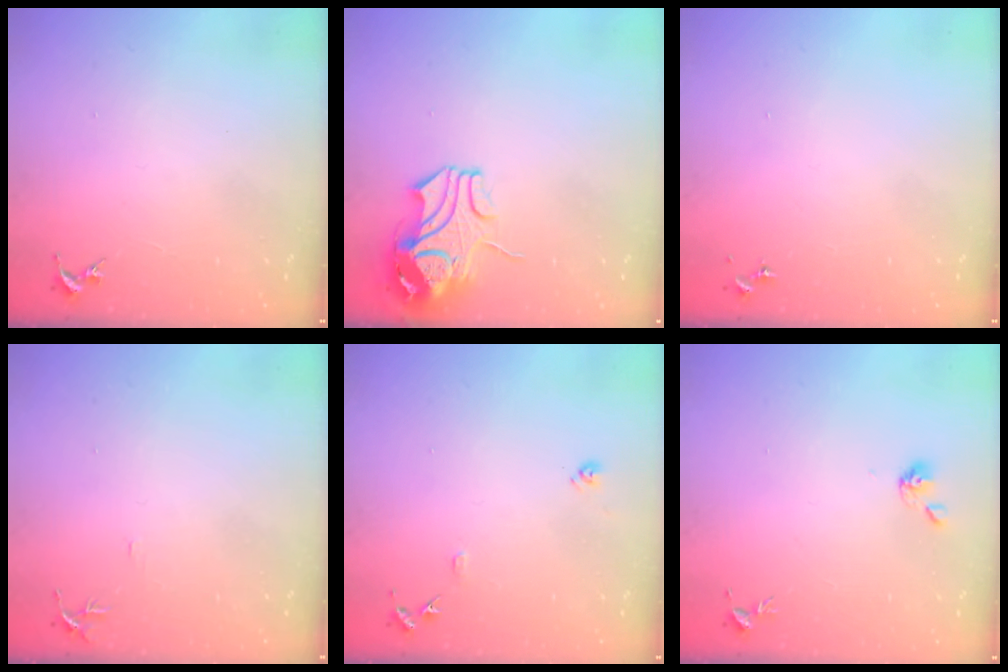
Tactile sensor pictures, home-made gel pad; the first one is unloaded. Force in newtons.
{"total": 10.5, "press": 10.4, "slide": 1.1}
{"total": 0.0}
{"total": 4.7, "press": 4.7, "slide": 0.5}
{"total": 8.3, "press": 8.3, "slide": 0.7}
{"total": 4.7, "press": 4.5, "slide": 1.3}